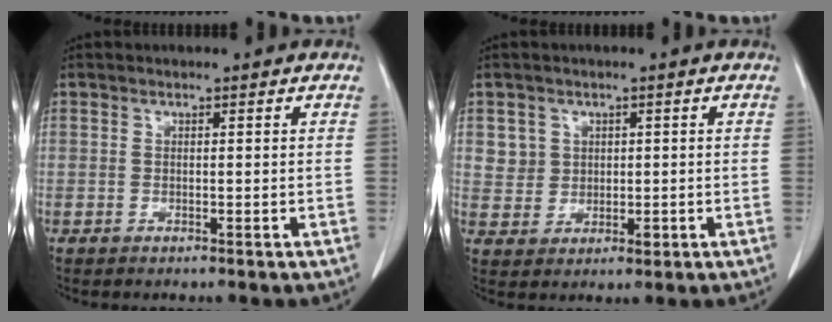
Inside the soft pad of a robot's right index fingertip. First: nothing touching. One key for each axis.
{"total": 3.9, "fx": 1.3, "fy": 3.6, "fz": 0.4, "tx": 0.001, "ty": 0.002, "tz": 0.031}